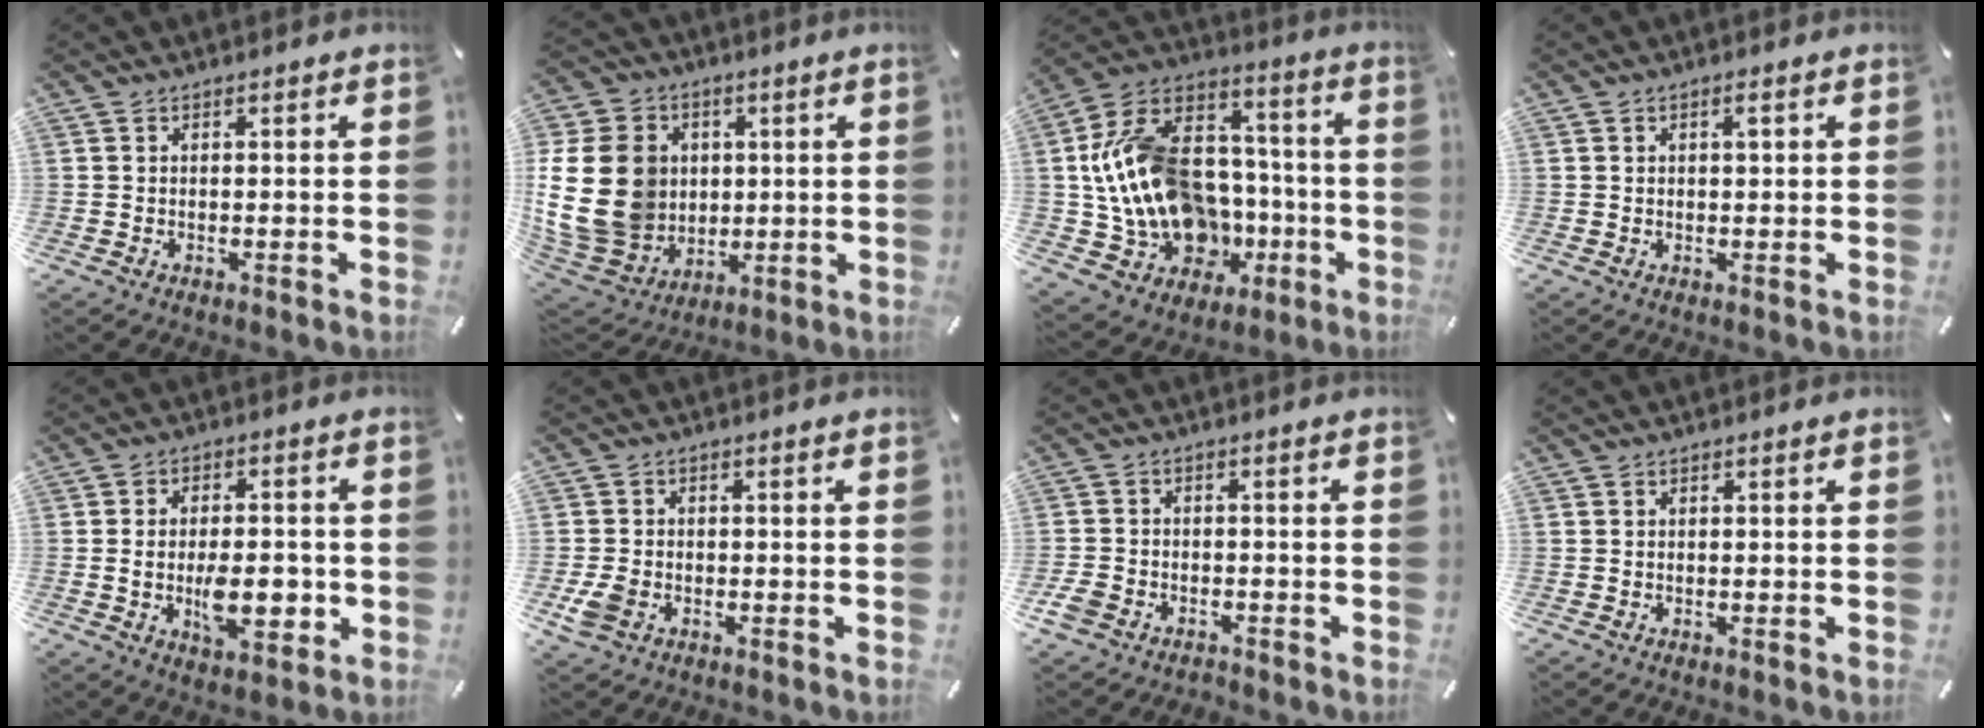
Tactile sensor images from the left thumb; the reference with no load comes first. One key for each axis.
{"total": 20.9, "fx": 1.9, "fy": 17.2, "fz": 11.8, "tx": -0.250, "ty": -0.008, "tz": 0.041}
{"total": 22.1, "fx": -2.6, "fy": 16.7, "fz": 14.2, "tx": -0.295, "ty": 0.001, "tz": -0.032}
{"total": 1.6, "fx": 0.6, "fy": 0.6, "fz": 1.4, "tx": -0.028, "ty": 0.003, "tz": 0.009}
{"total": 10.7, "fx": -1.7, "fy": 6.4, "fz": 8.4, "tx": -0.125, "ty": 0.001, "tz": -0.028}
{"total": 5.0, "fx": -1.6, "fy": 4.2, "fz": 2.3, "tx": -0.056, "ty": 0.005, "tz": -0.030}
{"total": 4.3, "fx": -2.9, "fy": 2.8, "fz": 1.5, "tx": -0.043, "ty": 0.011, "tz": -0.059}
{"total": 0.0}